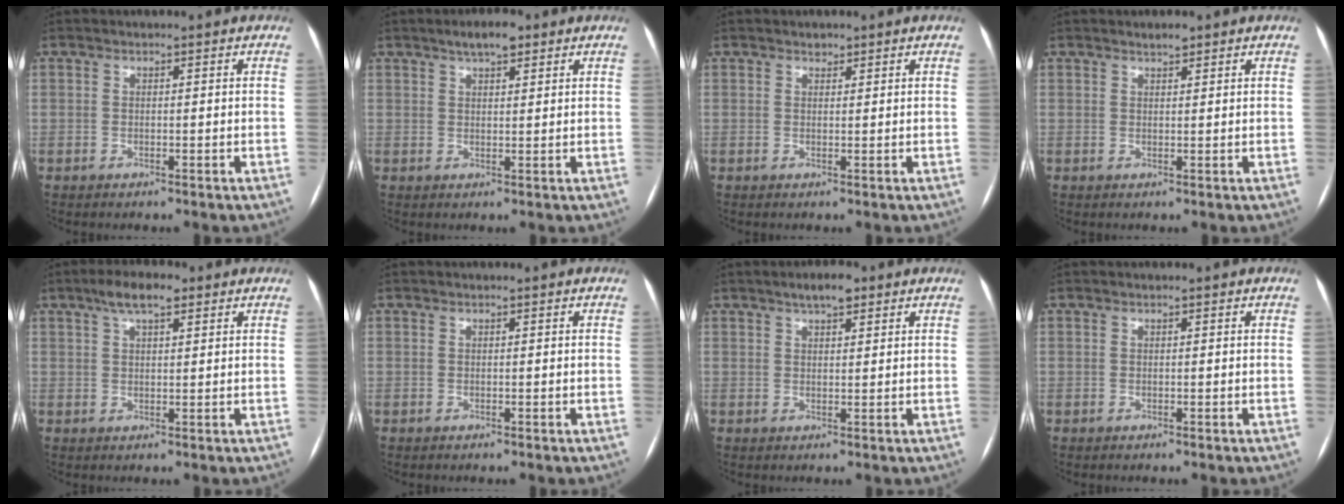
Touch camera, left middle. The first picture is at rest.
{"total": 4.1, "force": [2.8, 1.3, 2.7], "torque": [-0.047, 0.011, 0.044]}
{"total": 0.9, "force": [0.7, 0.5, 0.2], "torque": [-0.005, -0.001, 0.011]}
{"total": 1.4, "force": [1.2, 0.4, 0.6], "torque": [-0.015, 0.003, 0.021]}
{"total": 5.3, "force": [3.3, 1.7, 3.8], "torque": [-0.074, 0.018, 0.056]}
{"total": 0.0}
{"total": 3.9, "force": [2.6, 1.3, 2.6], "torque": [-0.044, 0.010, 0.041]}
{"total": 0.0}